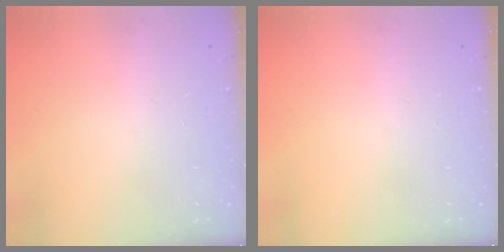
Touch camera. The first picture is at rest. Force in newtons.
{"total": 0.0}